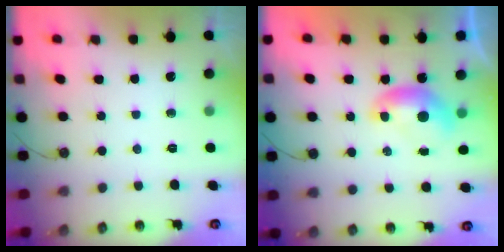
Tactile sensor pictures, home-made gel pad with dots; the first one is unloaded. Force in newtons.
{"total": 0.0}